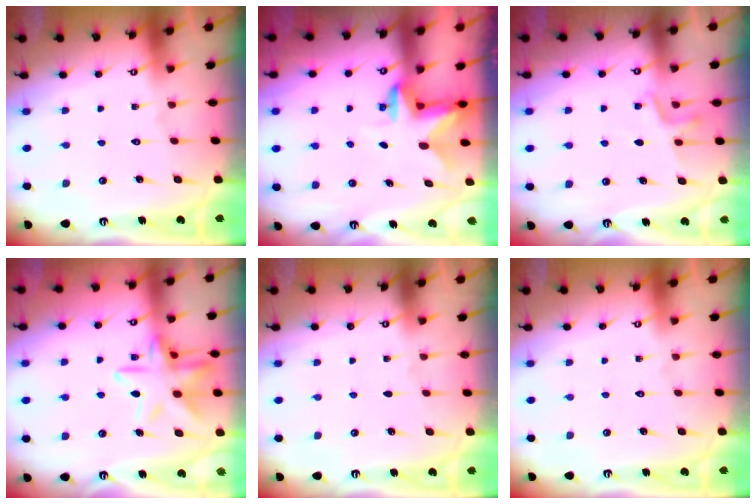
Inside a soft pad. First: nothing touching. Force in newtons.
{"total": 2.6, "press": 2.6, "slide": 0.5}
{"total": 4.3, "press": 4.1, "slide": 1.2}
{"total": 14.9, "press": 14.9, "slide": 1.2}
{"total": 0.0}
{"total": 0.0}